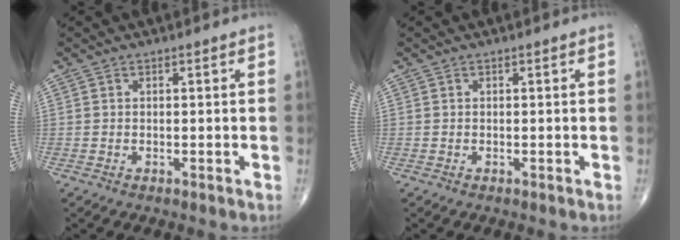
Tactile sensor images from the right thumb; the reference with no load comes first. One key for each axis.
{"total": 0.0}